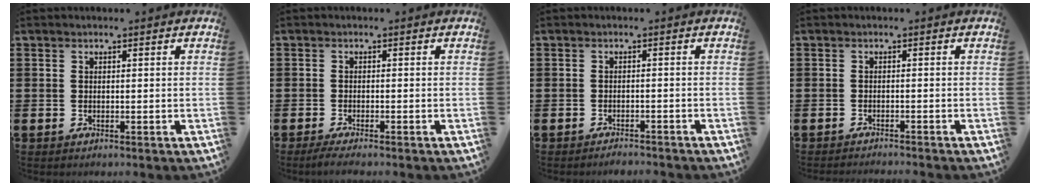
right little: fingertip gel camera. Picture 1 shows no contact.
{"total": 1.3, "force": [-0.9, 0.1, 1.0], "torque": [-0.016, -0.002, -0.017]}
{"total": 1.2, "force": [-1.2, 0.0, 0.0], "torque": [-0.004, 0.002, -0.025]}
{"total": 0.9, "force": [-0.9, -0.2, 0.0], "torque": [0.000, 0.000, -0.018]}